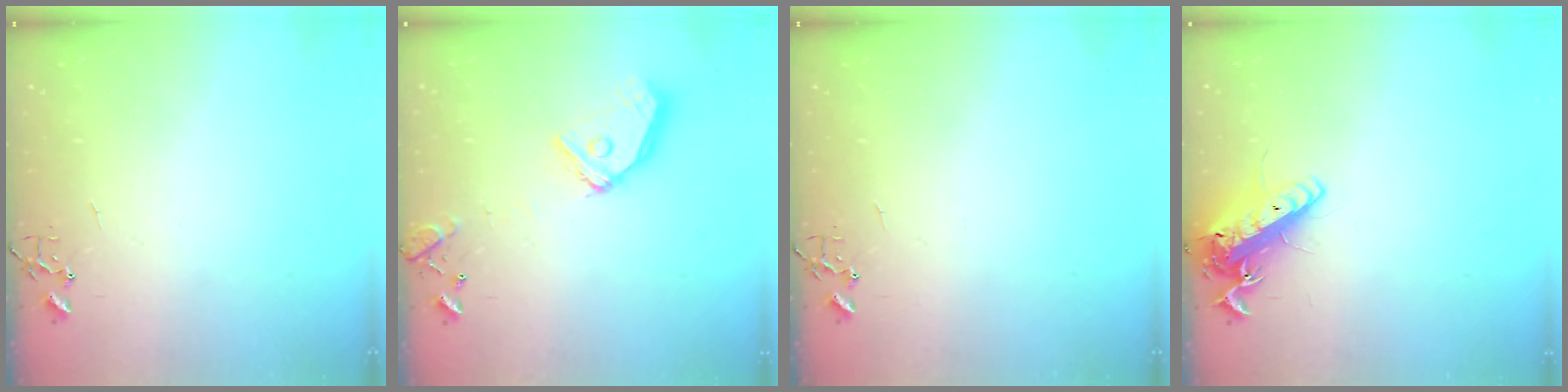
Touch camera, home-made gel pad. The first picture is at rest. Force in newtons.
{"total": 14.2, "press": 14.1, "slide": 2.1}
{"total": 0.0}
{"total": 14.0, "press": 13.8, "slide": 2.7}